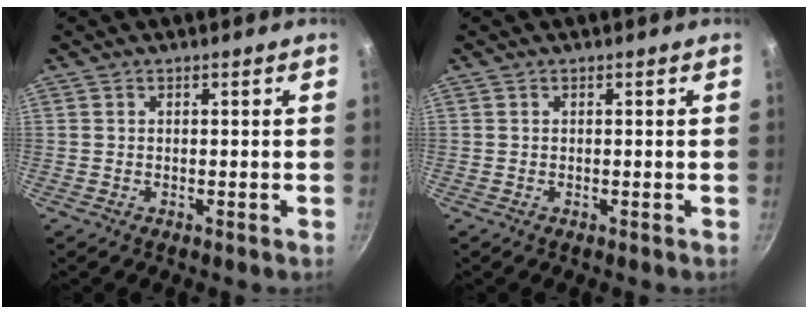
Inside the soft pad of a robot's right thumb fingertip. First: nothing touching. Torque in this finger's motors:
{"motor_torque": [-0.09, 0.00, -0.05, -0.05, 0.00]}